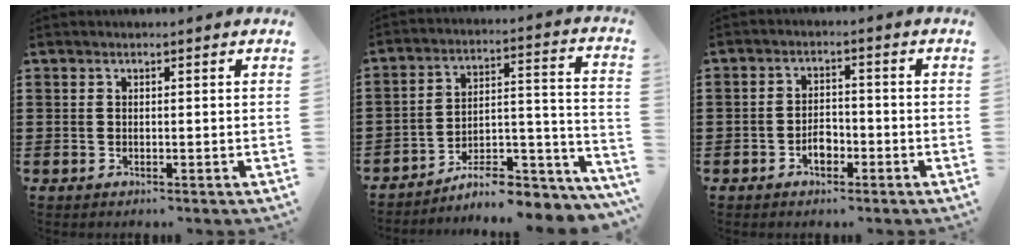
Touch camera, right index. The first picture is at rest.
{"total": 7.5, "force": [-6.4, 1.9, 3.4], "torque": [-0.045, 0.010, -0.120]}
{"total": 3.2, "force": [-1.6, 2.0, 2.0], "torque": [-0.030, 0.001, -0.033]}